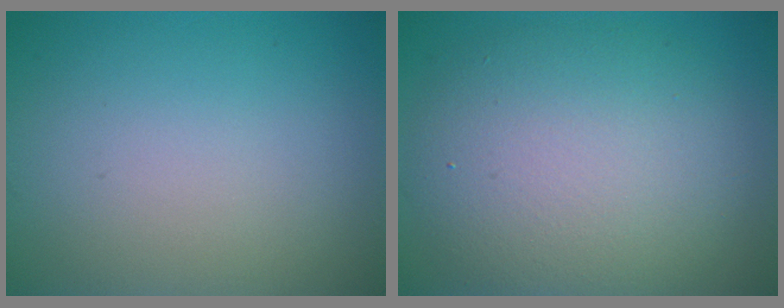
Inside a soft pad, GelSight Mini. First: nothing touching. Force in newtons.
{"total": 8.8, "press": 8.8, "slide": 0.7}